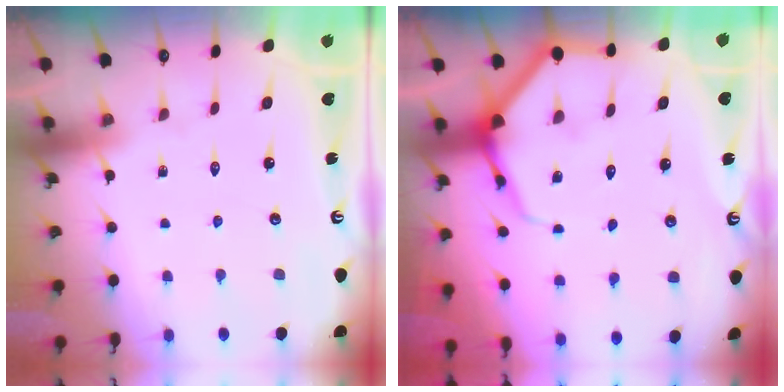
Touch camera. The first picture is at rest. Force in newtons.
{"total": 6.6, "press": 6.5, "slide": 0.6}